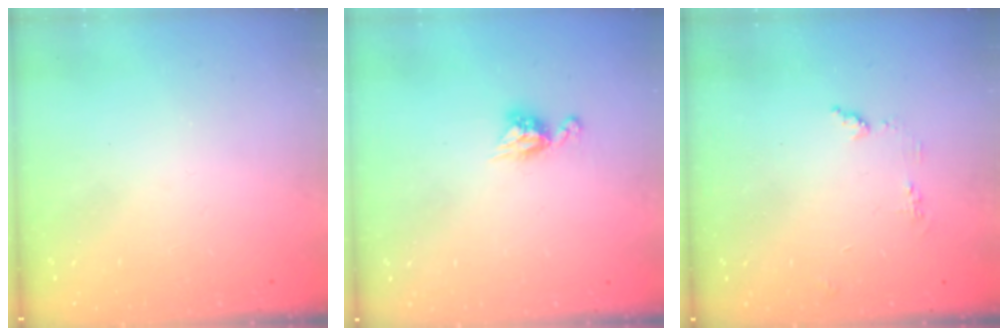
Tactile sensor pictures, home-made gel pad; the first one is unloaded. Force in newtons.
{"total": 7.9, "press": 7.9, "slide": 0.6}
{"total": 5.3, "press": 5.2, "slide": 0.6}